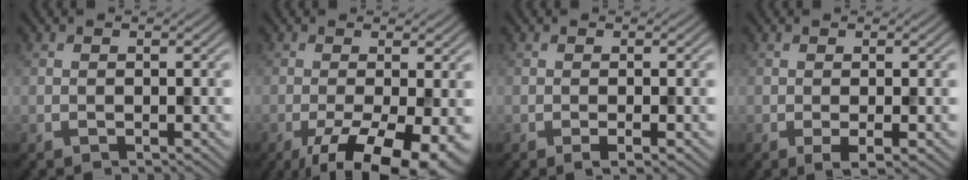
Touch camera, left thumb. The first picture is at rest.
{"total": 10.4, "force": [-4.5, 3.4, 8.7], "torque": [-0.153, -0.015, -0.064]}
{"total": 1.6, "force": [-0.6, 0.1, 1.5], "torque": [-0.026, -0.002, -0.012]}
{"total": 2.0, "force": [-0.5, 0.3, 1.9], "torque": [-0.035, -0.004, -0.011]}